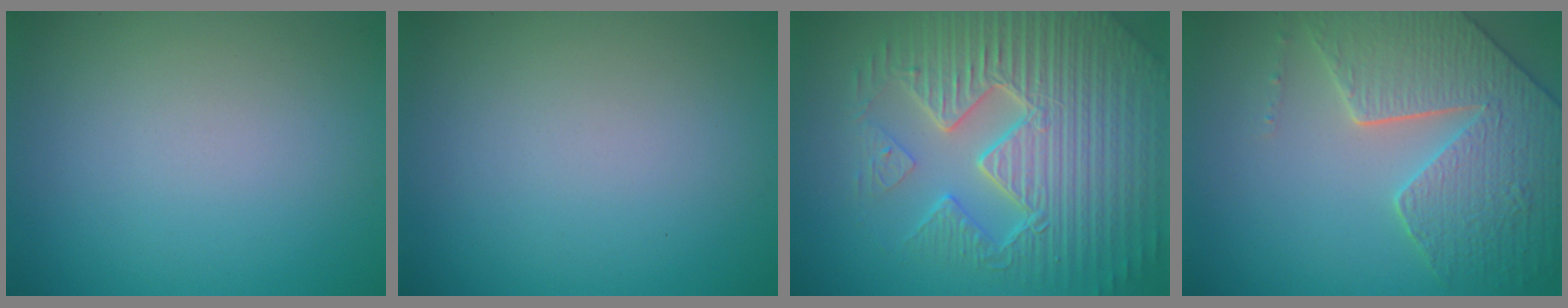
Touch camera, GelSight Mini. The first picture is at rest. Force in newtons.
{"total": 0.0}
{"total": 10.1, "press": 6.7, "slide": 7.5}
{"total": 6.6, "press": 5.7, "slide": 3.4}